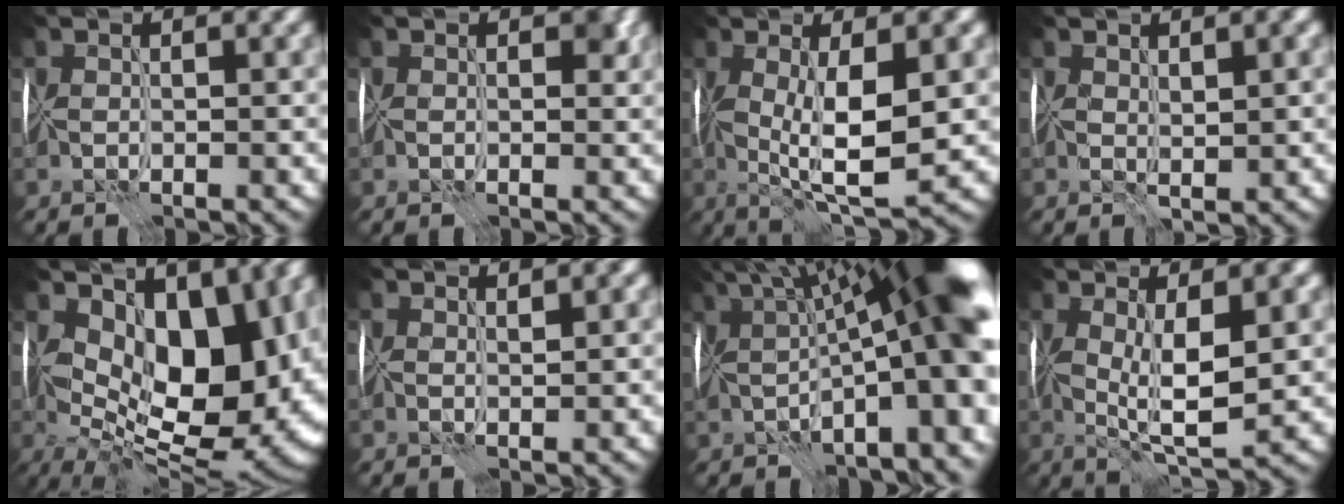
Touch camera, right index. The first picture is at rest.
{"total": 1.7, "force": [0.5, 1.3, 1.0], "torque": [-0.007, -0.002, 0.006]}
{"total": 7.6, "force": [-0.1, 2.4, 7.3], "torque": [-0.131, -0.005, 0.002]}
{"total": 1.6, "force": [0.6, 0.9, 1.2], "torque": [-0.021, -0.001, 0.016]}
{"total": 14.3, "force": [2.6, 8.2, 11.4], "torque": [-0.156, -0.009, 0.045]}
{"total": 0.8, "force": [0.7, 0.3, 0.3], "torque": [-0.002, 0.002, 0.015]}
{"total": 16.6, "force": [1.2, 5.3, 15.7], "torque": [-0.204, 0.030, 0.029]}
{"total": 5.7, "force": [0.4, 1.8, 5.4], "torque": [-0.104, -0.004, 0.012]}